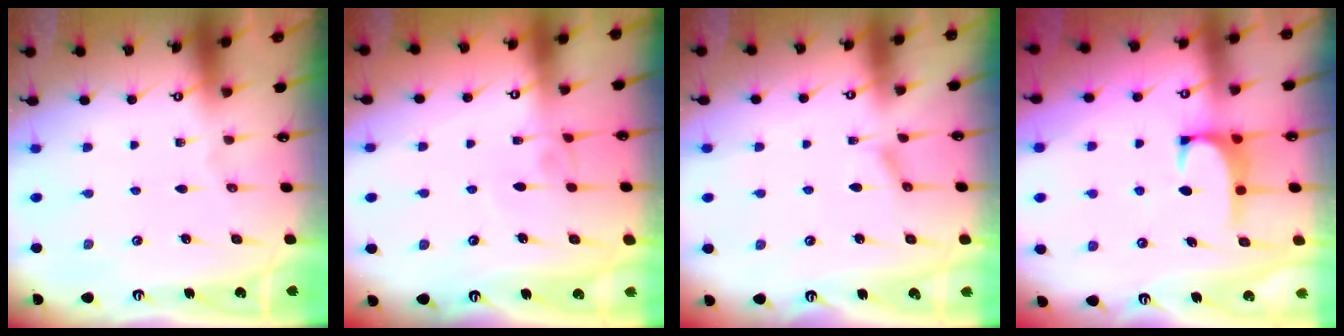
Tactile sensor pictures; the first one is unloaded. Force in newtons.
{"total": 2.6, "press": 2.6, "slide": 0.4}
{"total": 1.8, "press": 1.7, "slide": 0.5}
{"total": 0.8, "press": 0.6, "slide": 0.5}